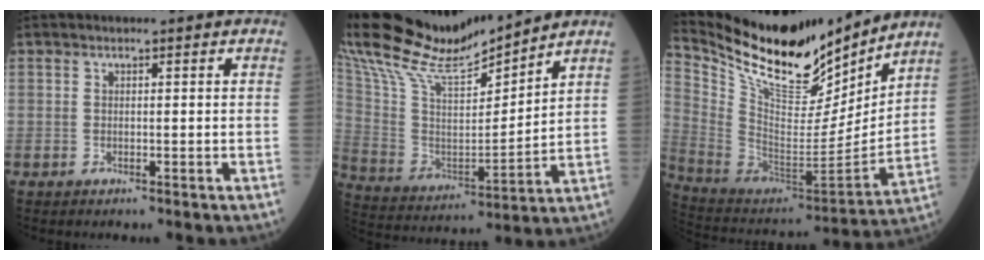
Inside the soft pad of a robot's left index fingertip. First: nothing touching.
{"total": 17.4, "force": [16.3, 1.7, 6.0], "torque": [-0.146, -0.004, 0.309]}
{"total": 21.1, "force": [18.7, 4.7, 8.7], "torque": [-0.172, -0.037, 0.327]}